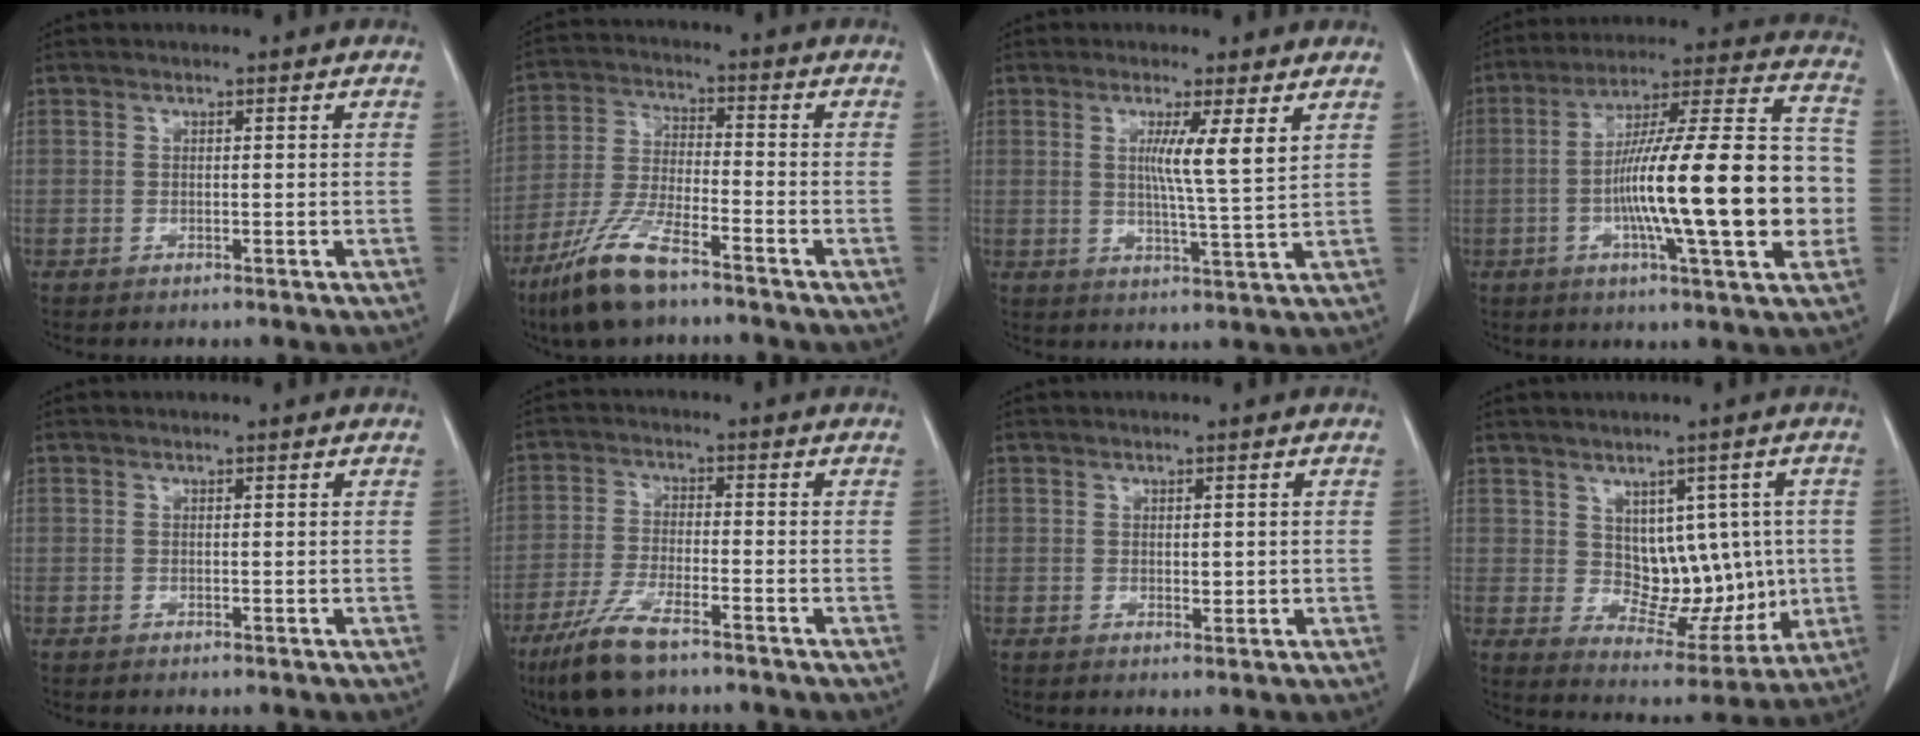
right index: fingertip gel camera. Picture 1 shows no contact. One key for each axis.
{"total": 10.7, "fx": -7.4, "fy": 2.0, "fz": 7.4, "tx": -0.166, "ty": -0.023, "tz": -0.144}
{"total": 6.2, "fx": 2.2, "fy": -0.6, "fz": 5.7, "tx": -0.098, "ty": -0.009, "tz": 0.034}
{"total": 23.0, "fx": -3.4, "fy": 2.4, "fz": 22.6, "tx": -0.323, "ty": 0.017, "tz": -0.054}
{"total": 0.0}
{"total": 8.7, "fx": -6.0, "fy": 1.8, "fz": 6.0, "tx": -0.131, "ty": -0.020, "tz": -0.110}
{"total": 1.4, "fx": 0.2, "fy": 0.8, "fz": 1.1, "tx": -0.012, "ty": -0.001, "tz": 0.009}
{"total": 9.4, "fx": 1.2, "fy": 6.2, "fz": 7.0, "tx": -0.077, "ty": 0.016, "tz": 0.043}